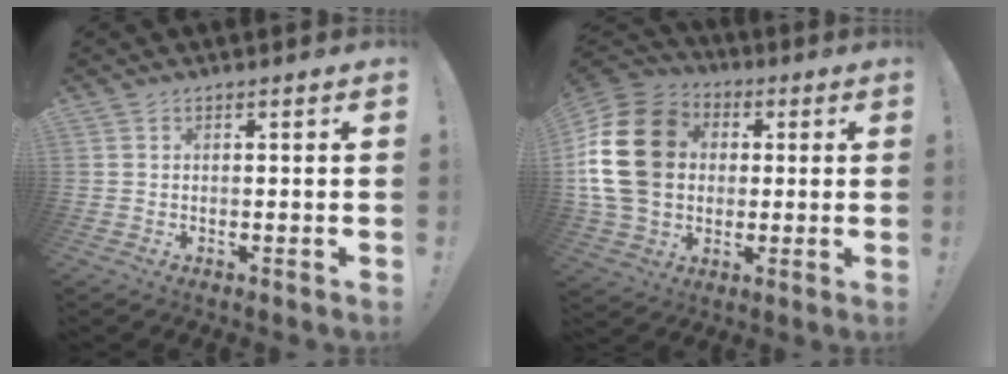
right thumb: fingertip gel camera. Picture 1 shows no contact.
{"total": 22.1, "force": [2.7, 16.7, 14.1], "torque": [-0.260, 0.007, 0.056]}